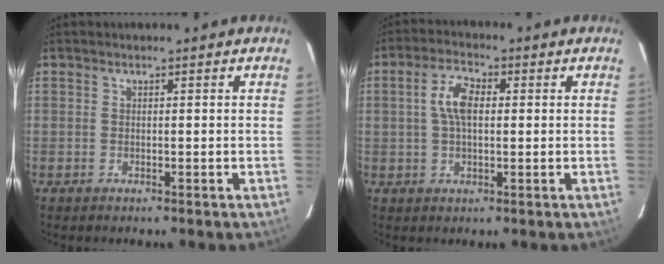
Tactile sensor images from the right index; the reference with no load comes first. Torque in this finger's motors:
{"motor_torque": [0.42, 0.15, 0.35, 0.09]}